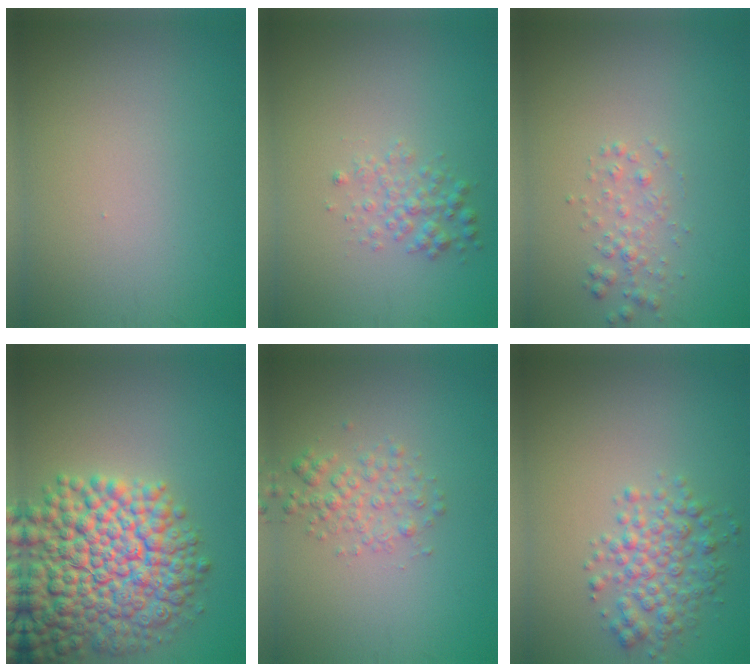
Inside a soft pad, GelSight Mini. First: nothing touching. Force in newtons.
{"total": 1.9, "press": 1.9, "slide": 0.0}
{"total": 1.6, "press": 1.6, "slide": 0.0}
{"total": 11.7, "press": 11.7, "slide": 0.5}
{"total": 2.2, "press": 2.2, "slide": 0.1}
{"total": 3.6, "press": 3.6, "slide": 0.0}